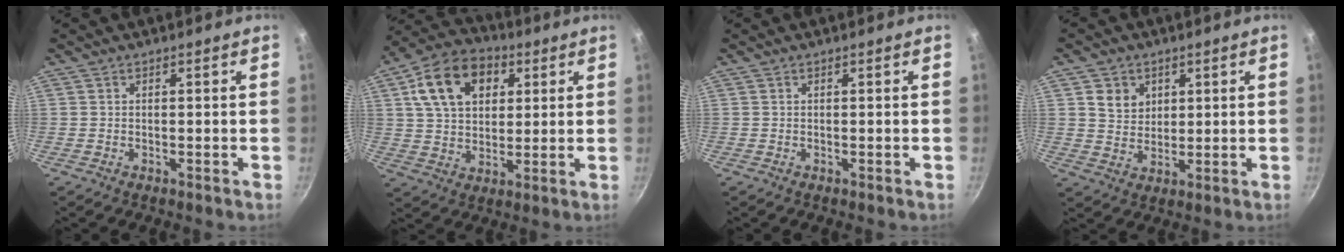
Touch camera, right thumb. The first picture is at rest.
{"total": 15.9, "force": [5.6, 11.1, 10.0], "torque": [-0.150, 0.007, 0.084]}
{"total": 0.0}
{"total": 5.7, "force": [2.0, 4.8, 2.2], "torque": [-0.013, -0.006, 0.039]}